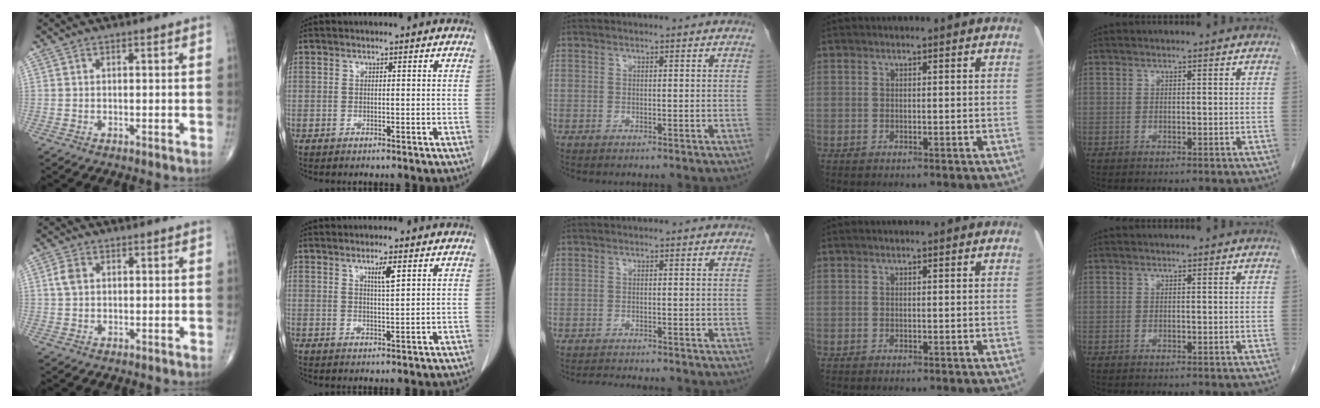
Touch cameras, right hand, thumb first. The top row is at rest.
{"thumb": {"total": 2.7, "force": [0.7, 1.9, 1.8], "torque": [-0.039, 0.005, 0.012]}, "index": {"total": 2.8, "force": [1.5, 0.1, 2.4], "torque": [-0.044, -0.005, 0.026]}, "middle": {"total": 3.3, "force": [-3.1, 0.2, 0.9], "torque": [-0.015, -0.012, -0.047]}}